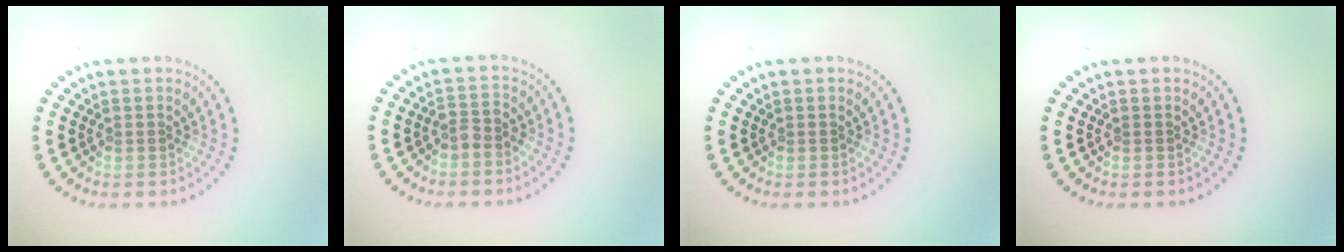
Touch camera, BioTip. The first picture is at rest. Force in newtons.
{"total": 1.4, "press": 1.1, "slide": 0.8}
{"total": 0.0}
{"total": 0.0}